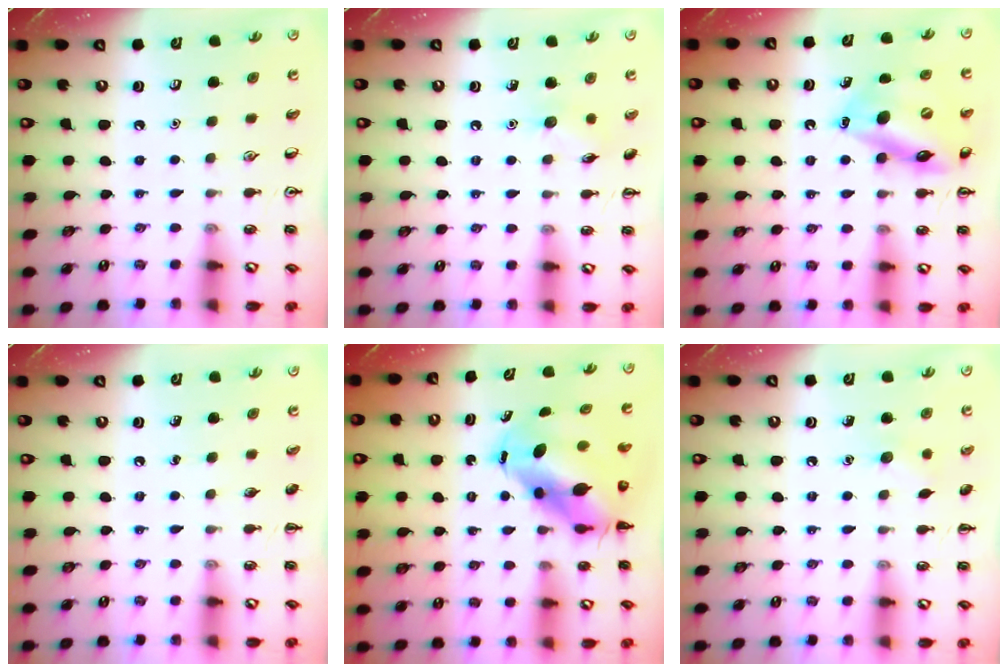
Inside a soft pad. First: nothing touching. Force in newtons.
{"total": 6.0, "press": 5.9, "slide": 1.5}
{"total": 13.9, "press": 13.5, "slide": 3.2}
{"total": 0.0}
{"total": 10.0, "press": 9.6, "slide": 3.1}
{"total": 5.4, "press": 5.2, "slide": 1.4}